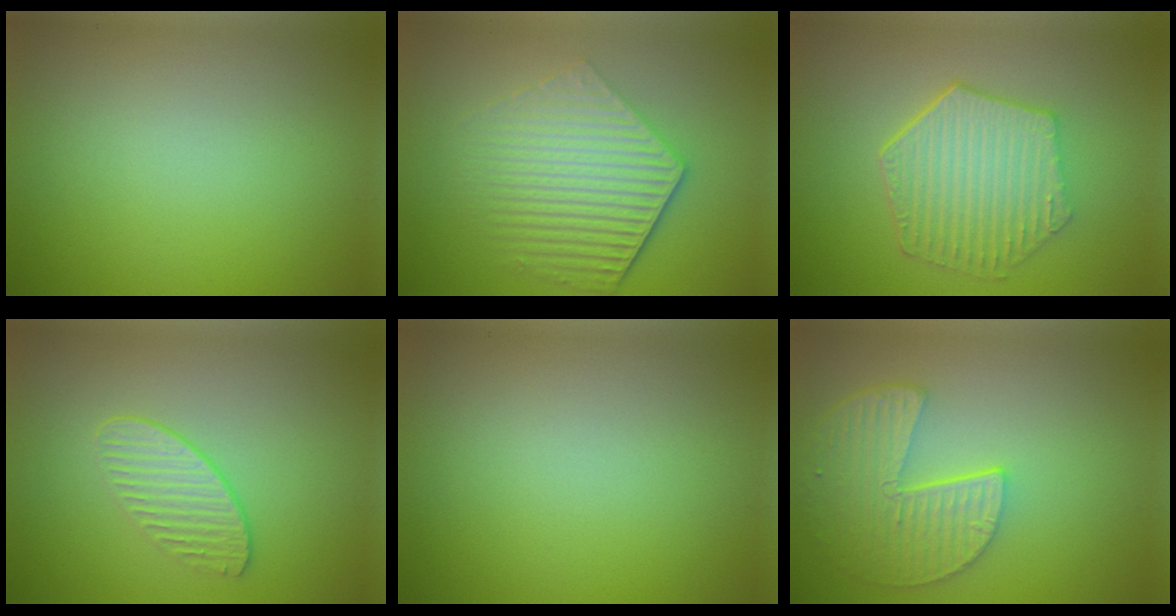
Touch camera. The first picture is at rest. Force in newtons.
{"total": 6.3, "press": 4.5, "slide": 4.4}
{"total": 6.1, "press": 4.7, "slide": 3.9}
{"total": 1.9, "press": 1.5, "slide": 1.2}
{"total": 0.0}
{"total": 5.4, "press": 4.4, "slide": 3.2}